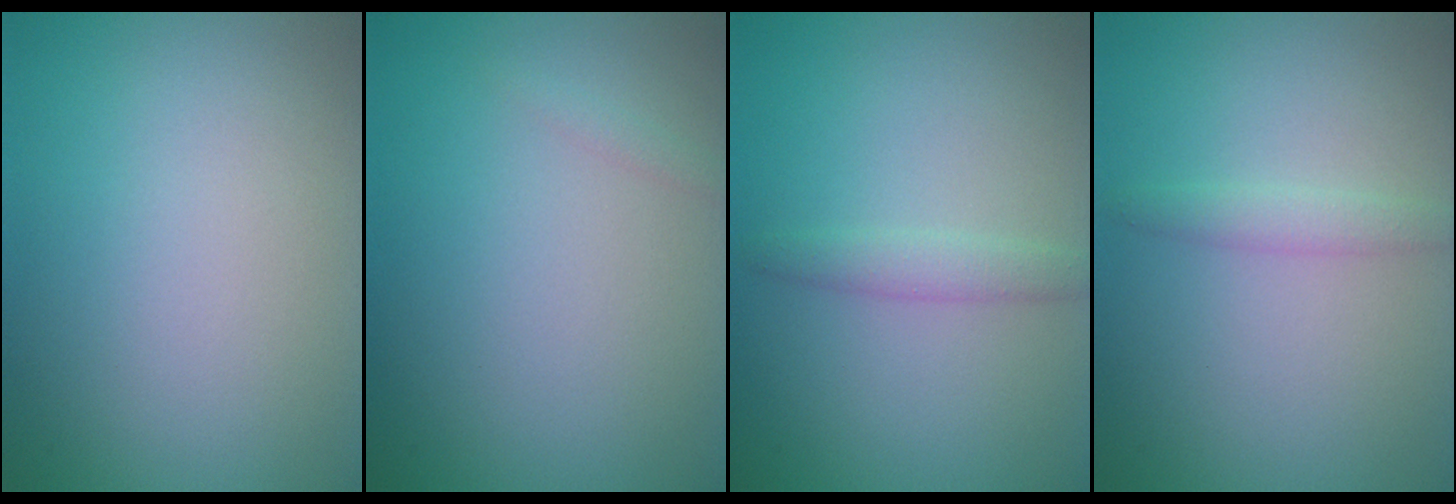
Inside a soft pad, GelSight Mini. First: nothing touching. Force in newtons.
{"total": 0.6, "press": 0.6, "slide": 0.0}
{"total": 1.5, "press": 1.5, "slide": 0.1}
{"total": 1.3, "press": 1.3, "slide": 0.1}